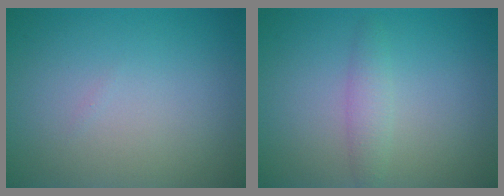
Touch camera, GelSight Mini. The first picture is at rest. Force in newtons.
{"total": 1.8, "press": 1.8, "slide": 0.1}